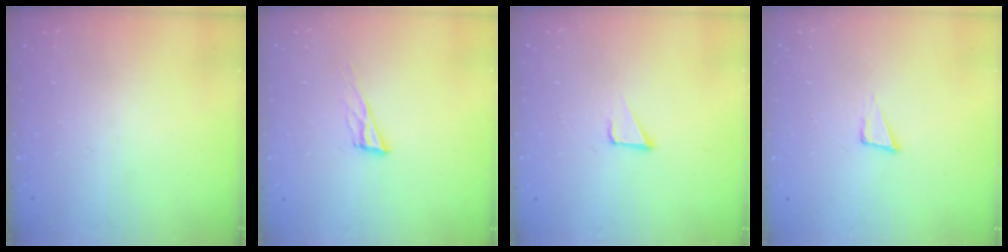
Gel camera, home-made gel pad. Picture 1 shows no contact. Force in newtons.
{"total": 9.2, "press": 8.7, "slide": 3.0}
{"total": 2.4, "press": 2.4, "slide": 0.1}
{"total": 3.9, "press": 2.7, "slide": 2.9}